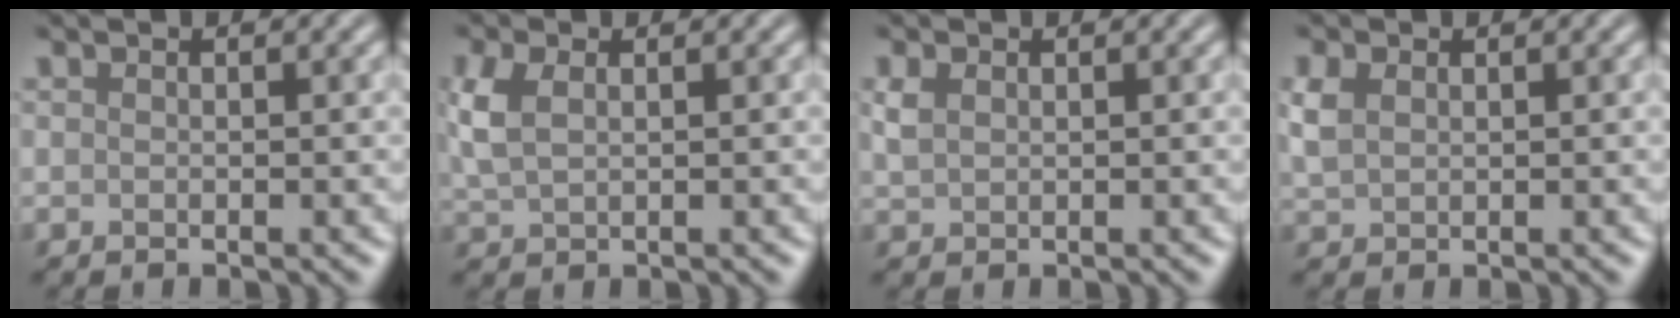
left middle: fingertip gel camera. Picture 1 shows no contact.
{"total": 3.2, "force": [0.9, 1.9, 2.3], "torque": [-0.066, 0.005, 0.020]}
{"total": 1.4, "force": [0.6, 1.0, 0.8], "torque": [-0.021, 0.002, 0.015]}
{"total": 2.1, "force": [0.8, 1.5, 1.3], "torque": [-0.034, 0.003, 0.018]}